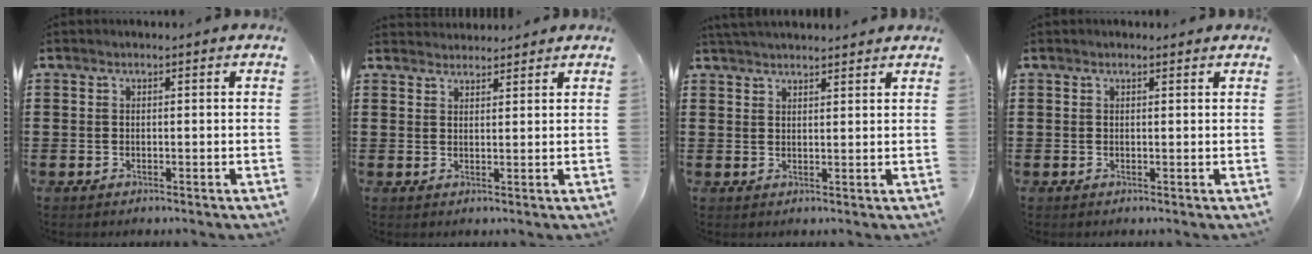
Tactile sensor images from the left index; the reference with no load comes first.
{"total": 2.0, "force": [2.0, 0.2, -0.2], "torque": [-0.001, -0.002, 0.039]}
{"total": 2.6, "force": [2.5, 0.0, 0.4], "torque": [-0.014, -0.001, 0.049]}
{"total": 0.6, "force": [0.4, 0.2, 0.4], "torque": [-0.009, 0.002, 0.008]}